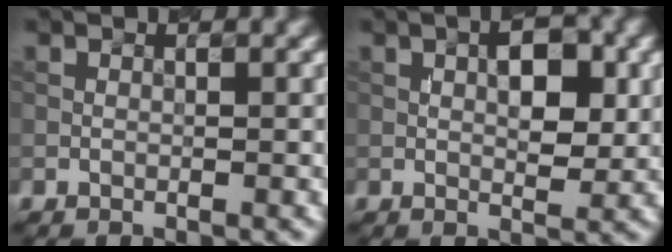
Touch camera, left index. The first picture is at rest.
{"total": 4.1, "force": [0.7, 1.9, 3.6], "torque": [-0.051, 0.000, 0.009]}